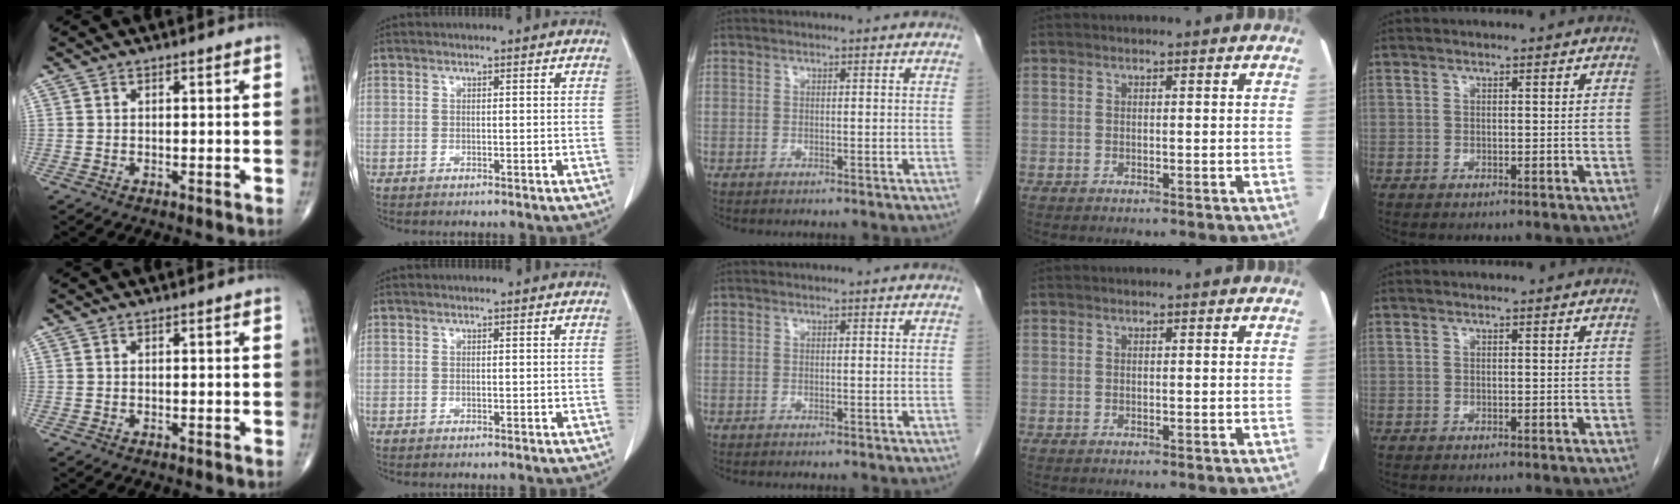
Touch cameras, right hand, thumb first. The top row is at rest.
{}